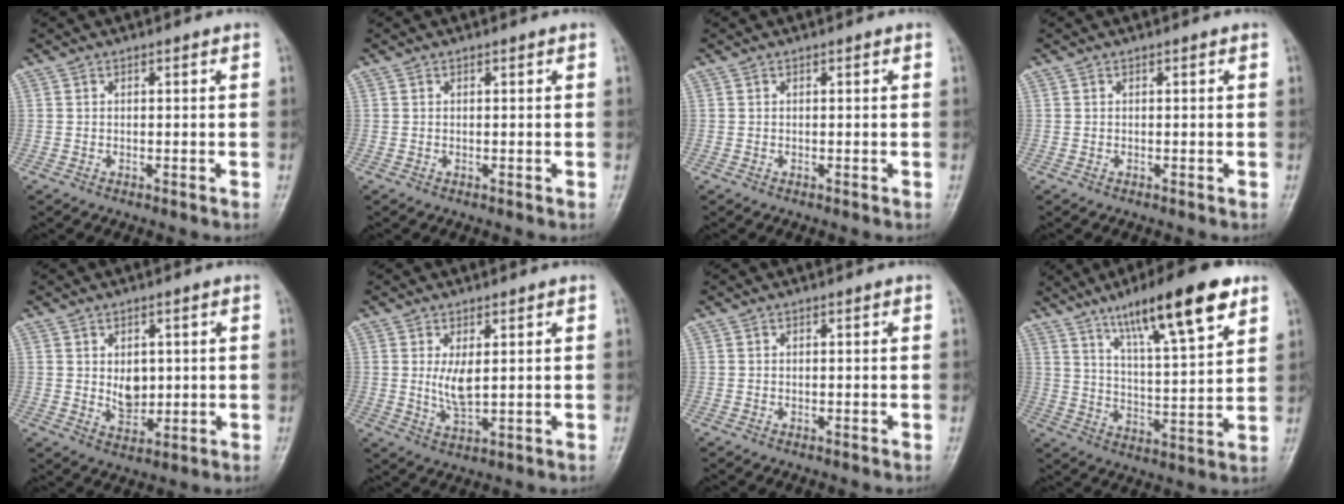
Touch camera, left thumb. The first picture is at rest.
{"total": 0.0}
{"total": 0.0}
{"total": 0.0}
{"total": 4.9, "force": [0.8, 3.5, 3.3], "torque": [-0.036, -0.013, 0.022]}
{"total": 4.5, "force": [1.0, 1.8, 4.0], "torque": [-0.073, -0.017, 0.028]}
{"total": 0.0}
{"total": 17.9, "force": [10.7, 3.8, 13.9], "torque": [-0.203, -0.043, 0.177]}